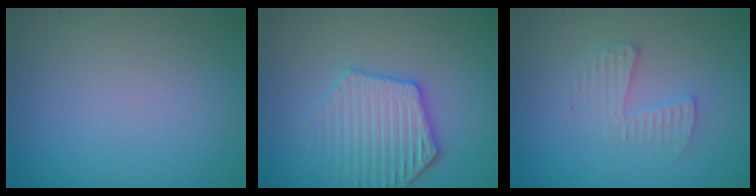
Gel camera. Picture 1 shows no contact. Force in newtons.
{"total": 3.5, "press": 3.4, "slide": 0.8}
{"total": 2.1, "press": 2.0, "slide": 0.1}